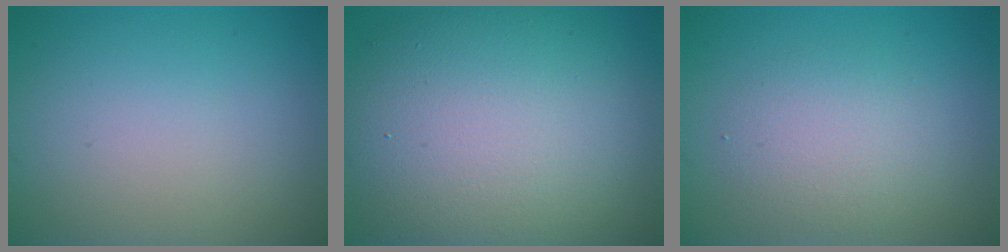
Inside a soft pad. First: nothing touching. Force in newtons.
{"total": 13.4, "press": 13.4, "slide": 0.8}
{"total": 2.9, "press": 2.9, "slide": 0.2}